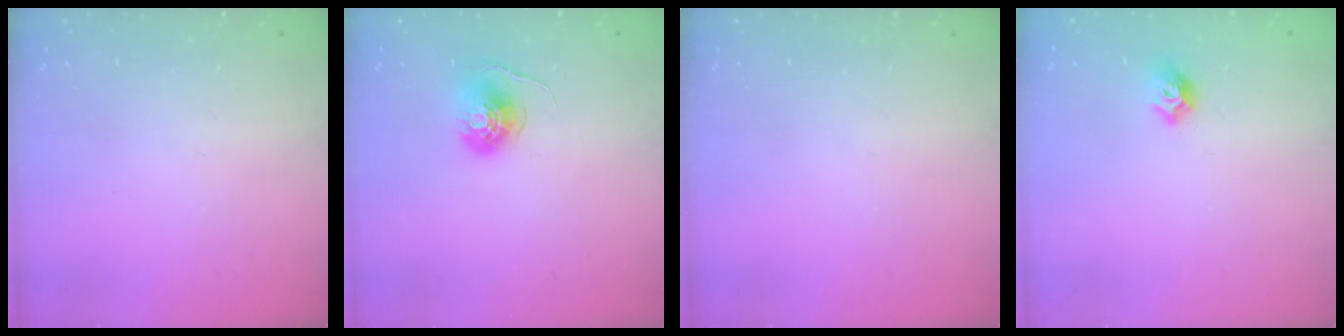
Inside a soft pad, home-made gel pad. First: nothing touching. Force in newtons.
{"total": 6.7, "press": 6.7, "slide": 0.3}
{"total": 0.0}
{"total": 6.7, "press": 6.6, "slide": 1.1}